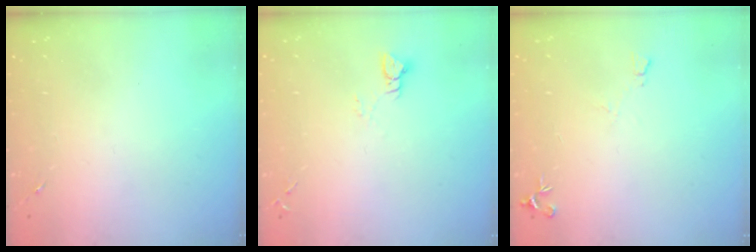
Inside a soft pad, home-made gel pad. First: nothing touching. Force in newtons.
{"total": 3.0, "press": 3.0, "slide": 0.3}
{"total": 4.4, "press": 4.3, "slide": 0.9}